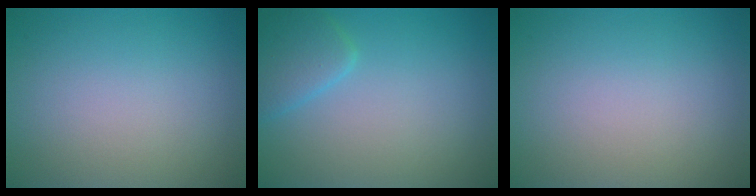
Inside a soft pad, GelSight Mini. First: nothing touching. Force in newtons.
{"total": 2.6, "press": 2.6, "slide": 0.2}
{"total": 0.0}